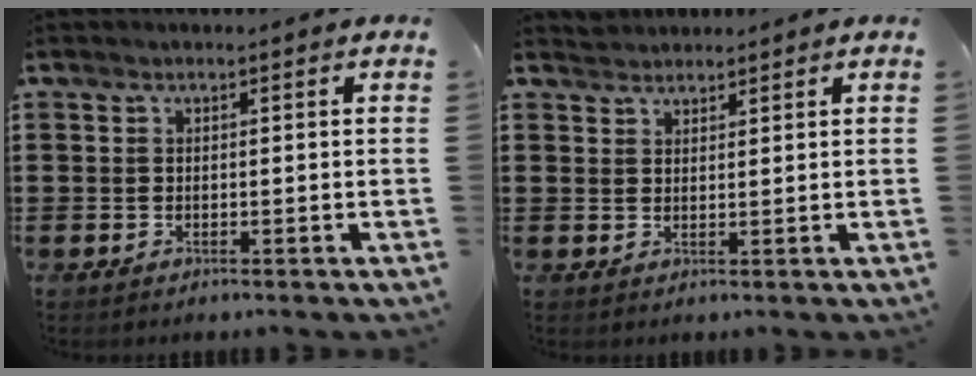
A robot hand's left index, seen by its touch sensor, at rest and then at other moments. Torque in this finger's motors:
{"motor_torque": [-2.14, 0.00, -1.05, -0.21]}